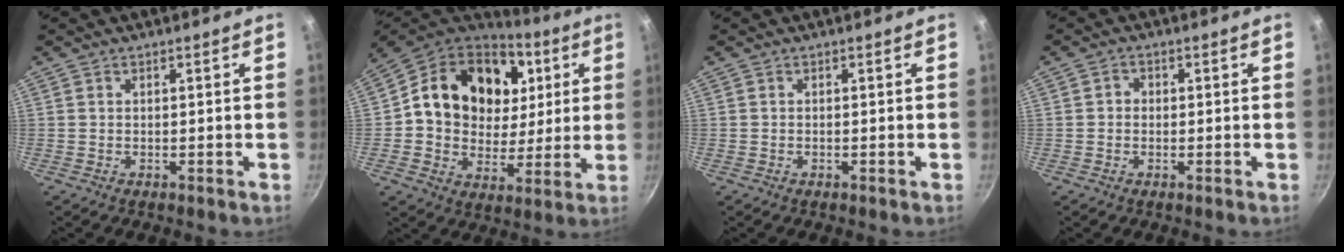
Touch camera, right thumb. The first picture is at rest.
{"total": 21.7, "force": [6.1, 17.3, 11.7], "torque": [-0.184, 0.000, 0.097]}
{"total": 0.0}
{"total": 1.7, "force": [-0.2, 1.5, 0.7], "torque": [-0.008, 0.005, -0.007]}